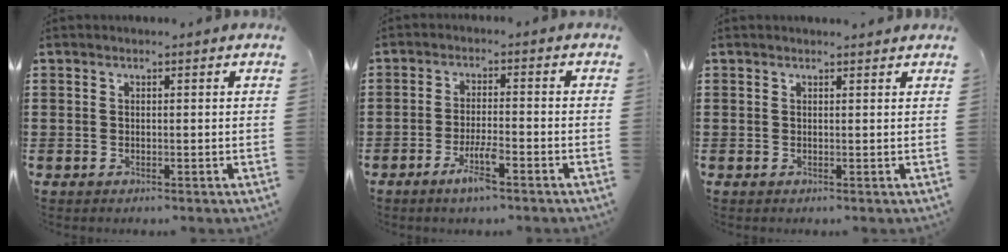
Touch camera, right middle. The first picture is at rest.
{"total": 4.8, "force": [-2.8, 0.7, 3.8], "torque": [-0.074, -0.004, -0.052]}
{"total": 0.7, "force": [0.7, 0.0, 0.0], "torque": [0.006, -0.007, 0.013]}